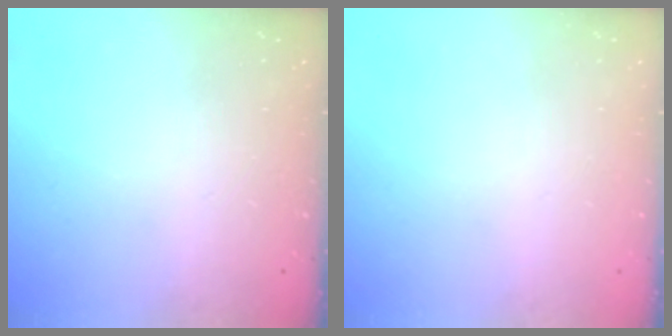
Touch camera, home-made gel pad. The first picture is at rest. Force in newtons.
{"total": 0.0}